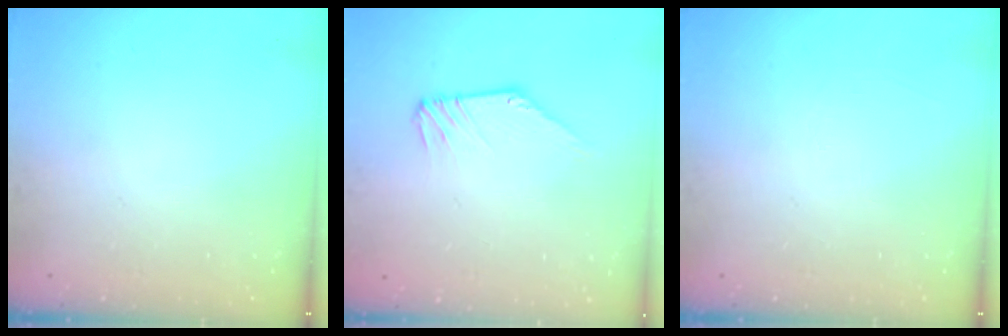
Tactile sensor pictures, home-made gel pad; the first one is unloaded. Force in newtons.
{"total": 3.5, "press": 3.5, "slide": 0.1}
{"total": 0.0}